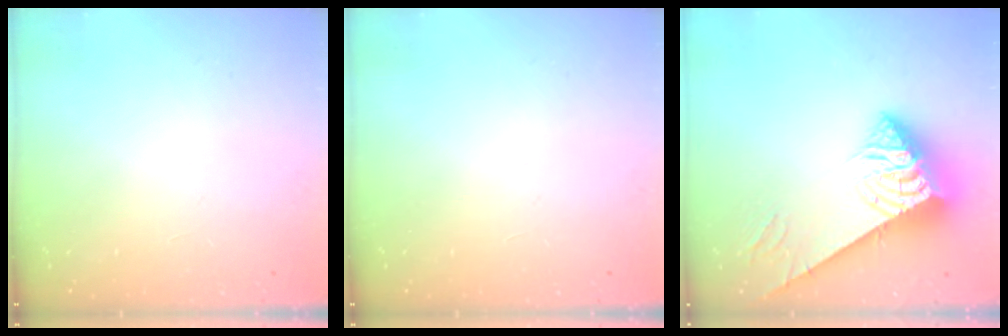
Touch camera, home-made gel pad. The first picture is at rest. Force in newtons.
{"total": 0.0}
{"total": 7.5, "press": 7.4, "slide": 0.7}